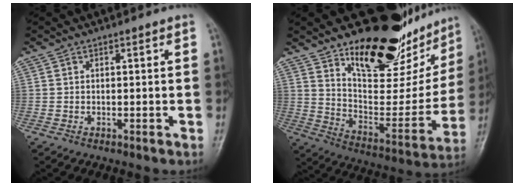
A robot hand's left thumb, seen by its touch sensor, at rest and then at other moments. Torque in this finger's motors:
{"motor_torque": [2.02, 1.38, 1.41, -1.36, 0.08]}